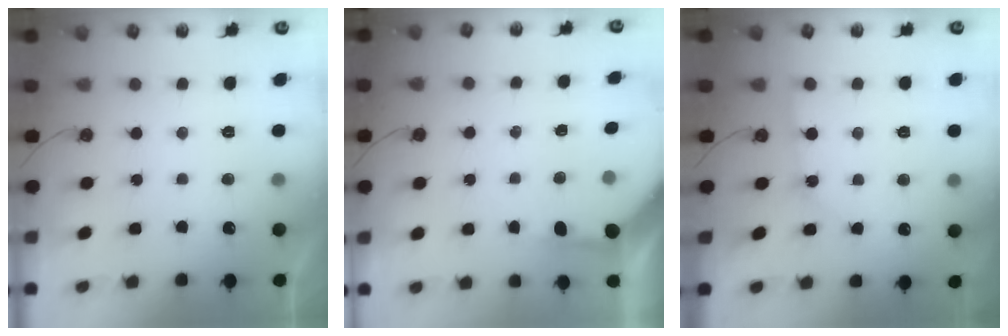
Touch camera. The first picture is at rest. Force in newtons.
{"total": 4.0, "press": 3.9, "slide": 0.5}
{"total": 2.8, "press": 2.8, "slide": 0.3}